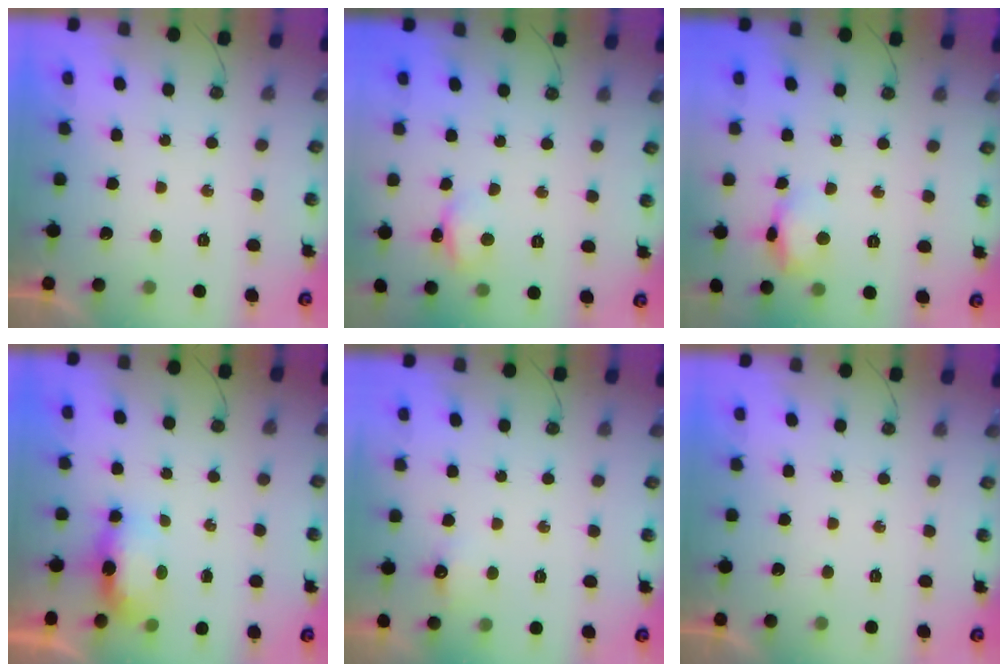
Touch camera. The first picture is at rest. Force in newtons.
{"total": 3.6, "press": 3.6, "slide": 0.3}
{"total": 8.1, "press": 8.0, "slide": 0.9}
{"total": 8.5, "press": 6.8, "slide": 5.0}
{"total": 4.3, "press": 4.3, "slide": 0.7}
{"total": 0.0}